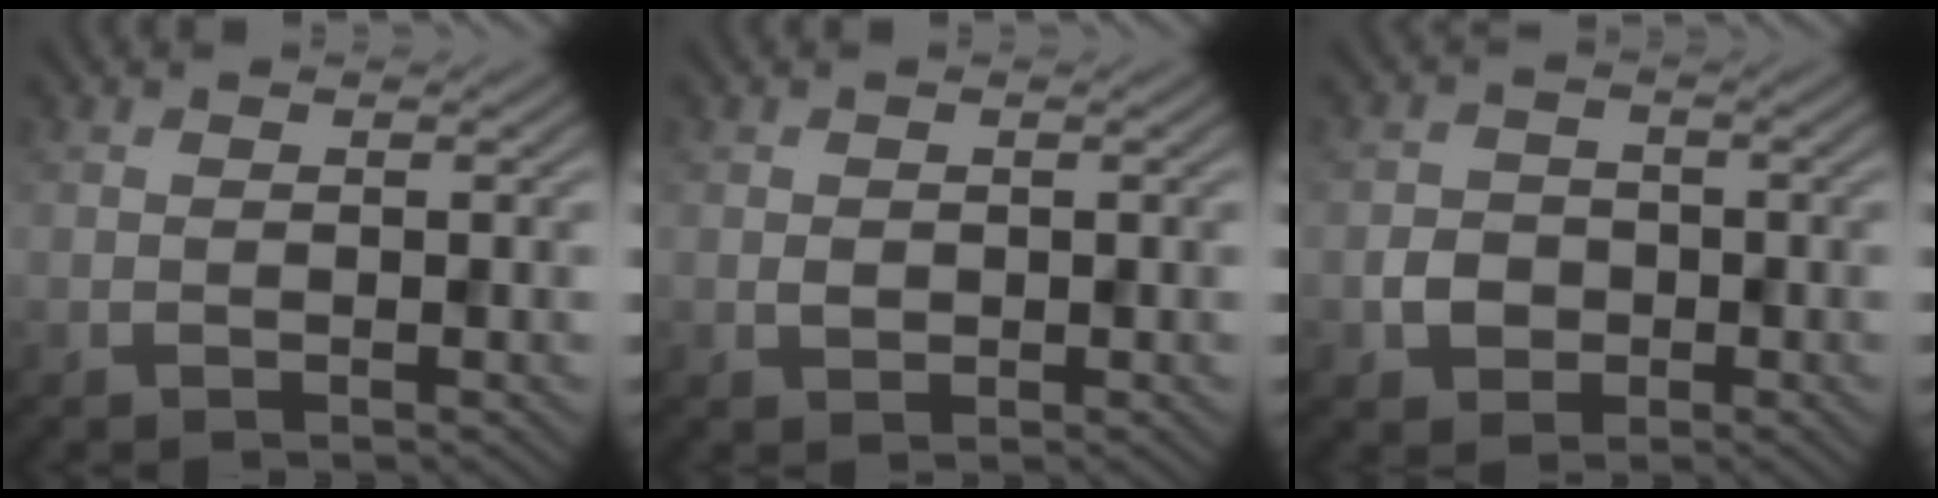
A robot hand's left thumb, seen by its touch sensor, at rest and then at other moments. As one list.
[{"total": 1.0, "force": [0.0, 0.9, 0.5], "torque": [-0.010, -0.003, 0.001]}, {"total": 3.1, "force": [-1.0, 2.7, 1.1], "torque": [-0.020, -0.001, -0.021]}]